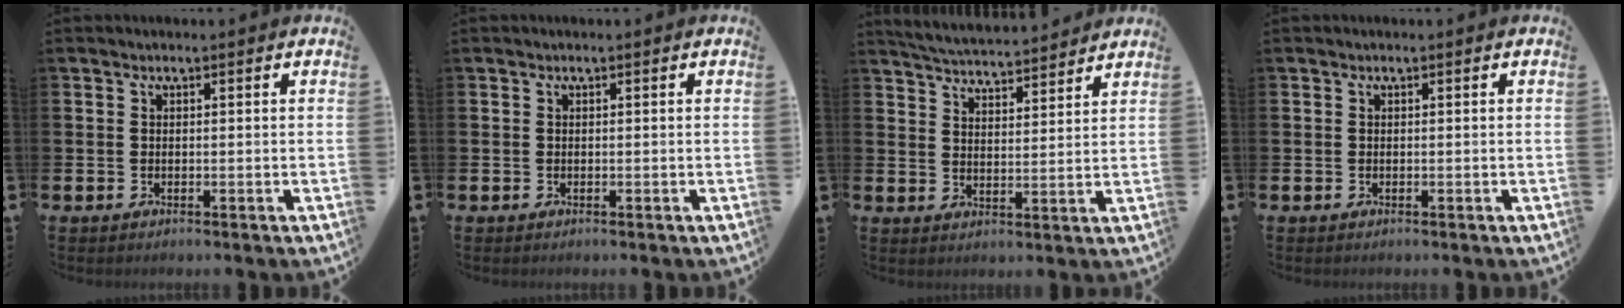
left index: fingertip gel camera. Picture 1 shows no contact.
{"total": 0.0}
{"total": 5.0, "force": [5.0, 0.3, 0.2], "torque": [-0.024, -0.035, 0.088]}
{"total": 0.0}